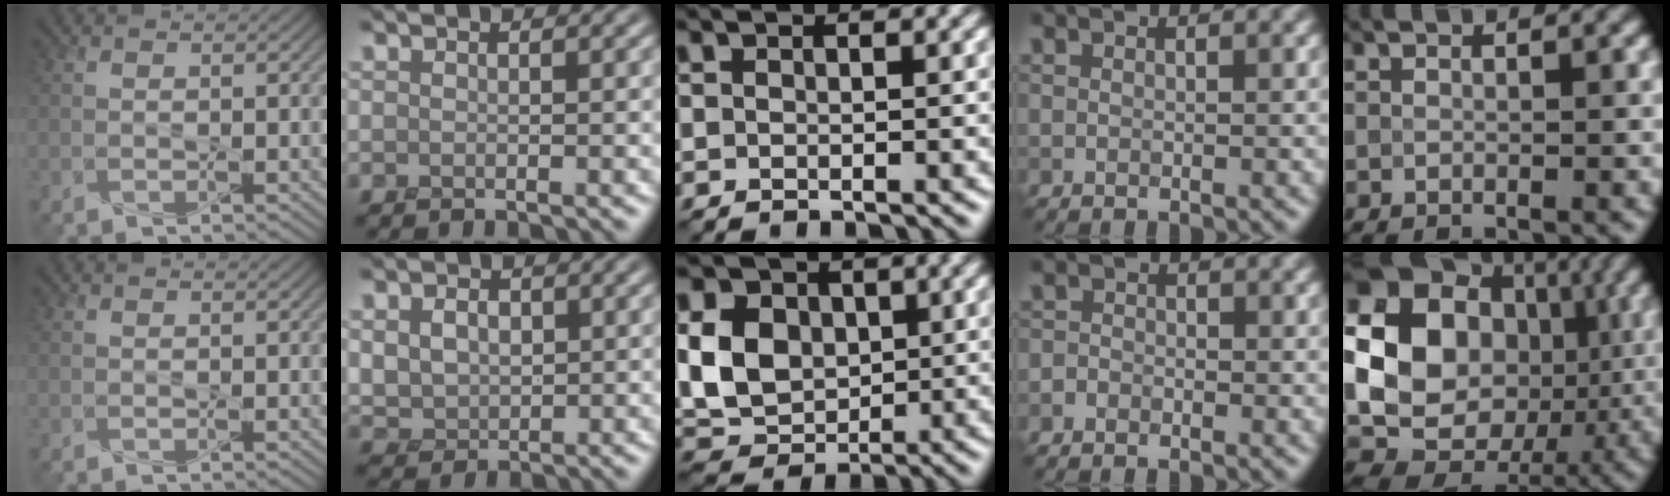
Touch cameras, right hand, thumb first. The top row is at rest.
{"index": {"total": 5.6, "force": [0.3, 4.5, 3.4], "torque": [-0.071, 0.011, 0.002]}, "middle": {"total": 7.2, "force": [1.0, 5.7, 4.3], "torque": [-0.095, 0.002, 0.013]}, "ring": {"total": 1.0, "force": [-0.6, 0.7, 0.3], "torque": [0.002, -0.001, -0.018]}, "little": {"total": 20.3, "force": [0.7, 17.7, 9.8], "torque": [-0.194, 0.006, -0.014]}}